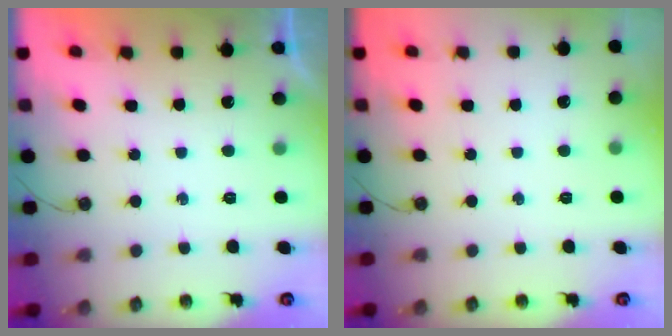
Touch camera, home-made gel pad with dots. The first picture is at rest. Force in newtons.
{"total": 0.0}